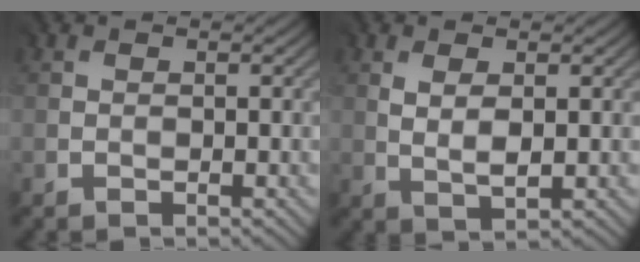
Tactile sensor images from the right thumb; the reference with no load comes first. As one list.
[{"total": 2.7, "force": [0.9, 1.1, 2.2], "torque": [-0.050, -0.004, 0.025]}]